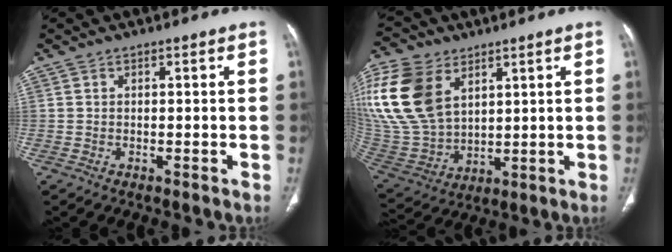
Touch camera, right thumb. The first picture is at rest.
{"total": 23.3, "force": [9.0, 15.4, 15.1], "torque": [-0.346, -0.011, 0.189]}